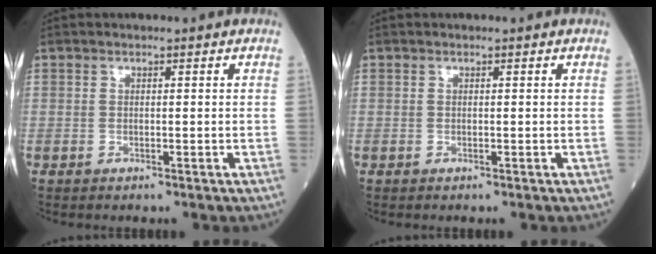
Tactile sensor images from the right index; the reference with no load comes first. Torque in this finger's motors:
{"motor_torque": [0.03, 0.02, 0.00, 0.00]}